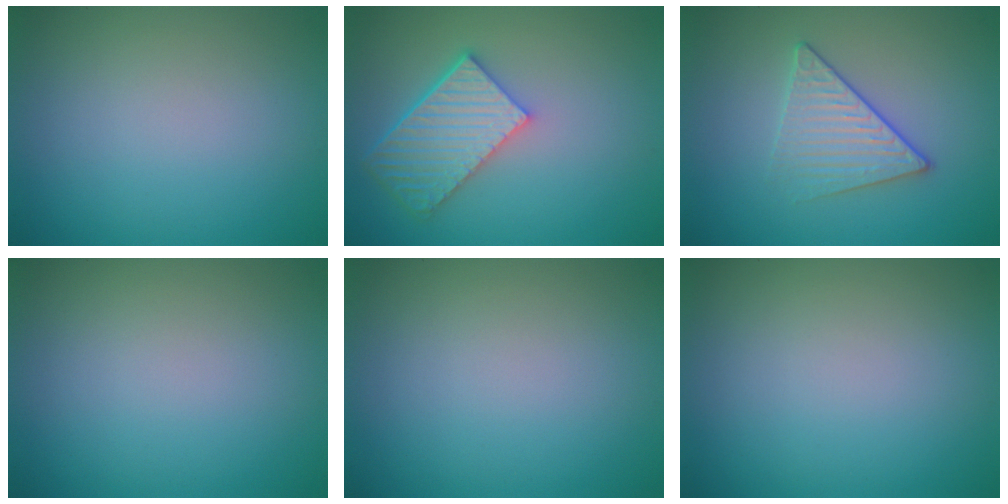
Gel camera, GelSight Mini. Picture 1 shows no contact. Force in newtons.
{"total": 5.7, "press": 4.7, "slide": 3.3}
{"total": 2.7, "press": 2.4, "slide": 1.2}
{"total": 0.0}
{"total": 0.0}
{"total": 0.0}